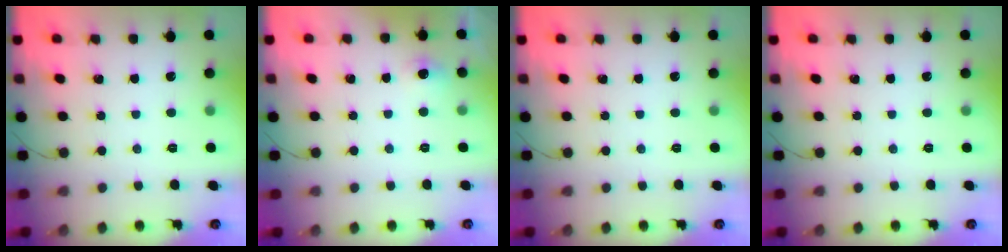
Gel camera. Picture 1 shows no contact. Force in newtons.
{"total": 4.7, "press": 4.4, "slide": 1.6}
{"total": 0.0}
{"total": 0.0}